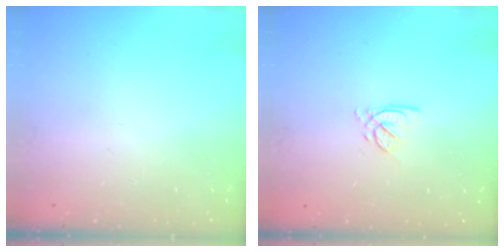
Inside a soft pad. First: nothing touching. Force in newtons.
{"total": 3.1, "press": 3.1, "slide": 0.1}